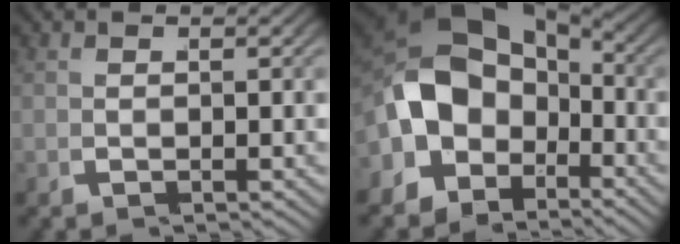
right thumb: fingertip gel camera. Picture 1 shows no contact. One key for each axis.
{"total": 11.7, "fx": -1.0, "fy": 8.4, "fz": 8.1, "tx": -0.177, "ty": -0.034, "tz": -0.007}